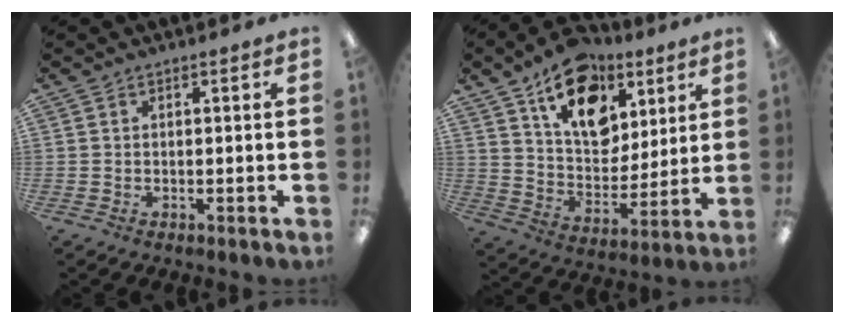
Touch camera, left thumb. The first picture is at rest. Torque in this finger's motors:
{"motor_torque": [0.37, 0.63, 1.34, -1.43, 0.12]}